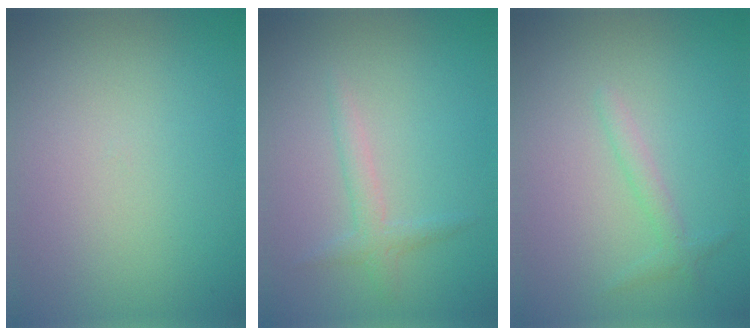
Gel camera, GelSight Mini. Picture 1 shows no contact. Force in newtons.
{"total": 1.7, "press": 1.7, "slide": 0.1}
{"total": 1.3, "press": 1.3, "slide": 0.0}